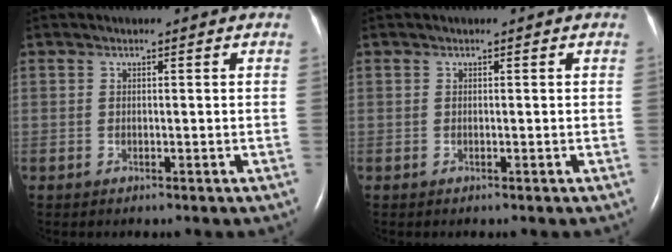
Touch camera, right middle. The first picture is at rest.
{"total": 0.0}